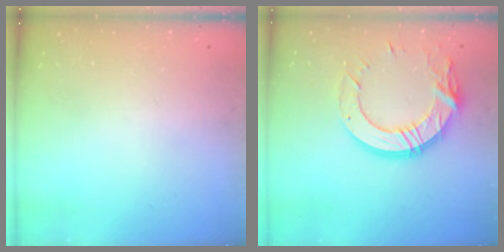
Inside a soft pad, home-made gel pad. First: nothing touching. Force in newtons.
{"total": 16.0, "press": 16.0, "slide": 1.0}